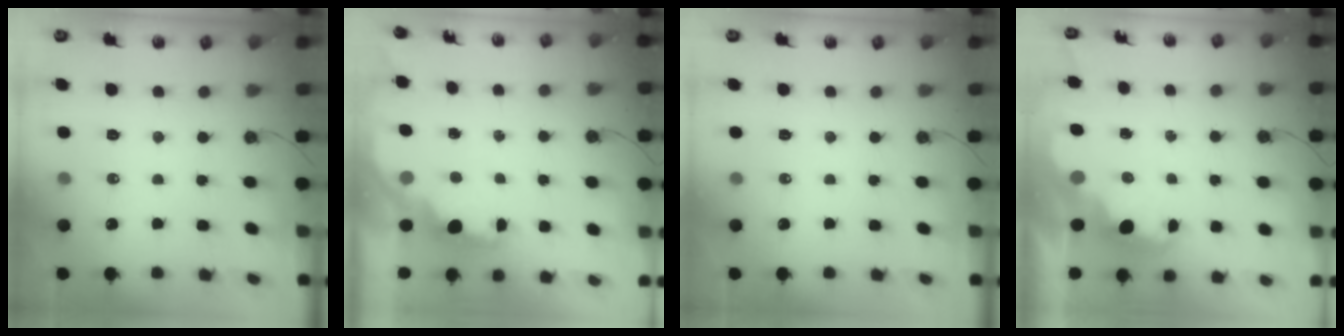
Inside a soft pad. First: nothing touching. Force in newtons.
{"total": 2.3, "press": 2.2, "slide": 0.8}
{"total": 0.0}
{"total": 2.6, "press": 2.6, "slide": 0.5}